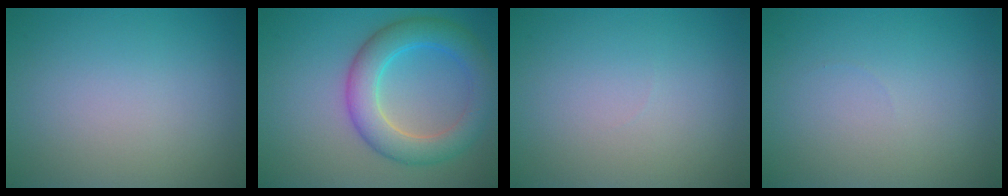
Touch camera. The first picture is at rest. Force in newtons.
{"total": 5.9, "press": 5.9, "slide": 0.0}
{"total": 0.0}
{"total": 0.0}